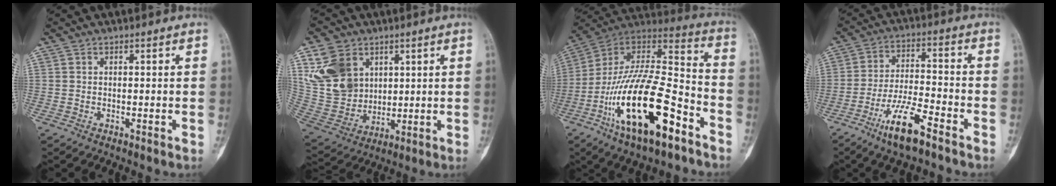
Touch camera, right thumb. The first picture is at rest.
{"total": 14.6, "force": [5.8, 11.2, 7.2], "torque": [-0.121, -0.017, 0.131]}
{"total": 25.7, "force": [-11.8, 9.4, 20.8], "torque": [-0.394, 0.064, -0.201]}
{"total": 10.7, "force": [-6.8, 2.5, 7.9], "torque": [-0.150, 0.035, -0.122]}